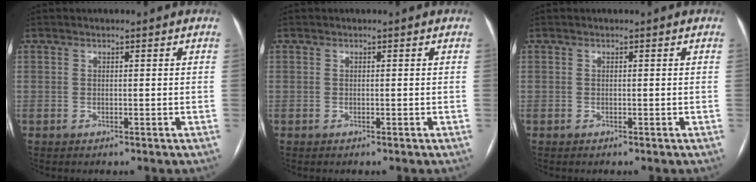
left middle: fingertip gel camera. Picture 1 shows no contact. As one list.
[{"total": 0.0}, {"total": 0.0}]